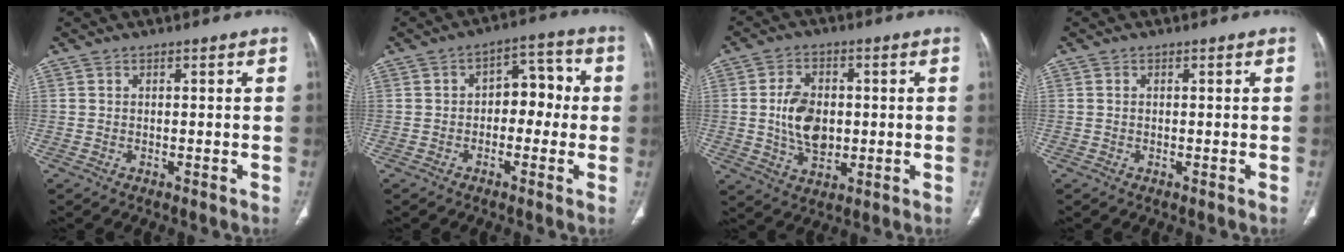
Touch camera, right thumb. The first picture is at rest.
{"total": 7.4, "force": [-0.5, 4.9, 5.5], "torque": [-0.039, 0.034, -0.020]}
{"total": 9.5, "force": [0.1, 6.3, 7.0], "torque": [-0.109, -0.001, 0.005]}
{"total": 0.0}